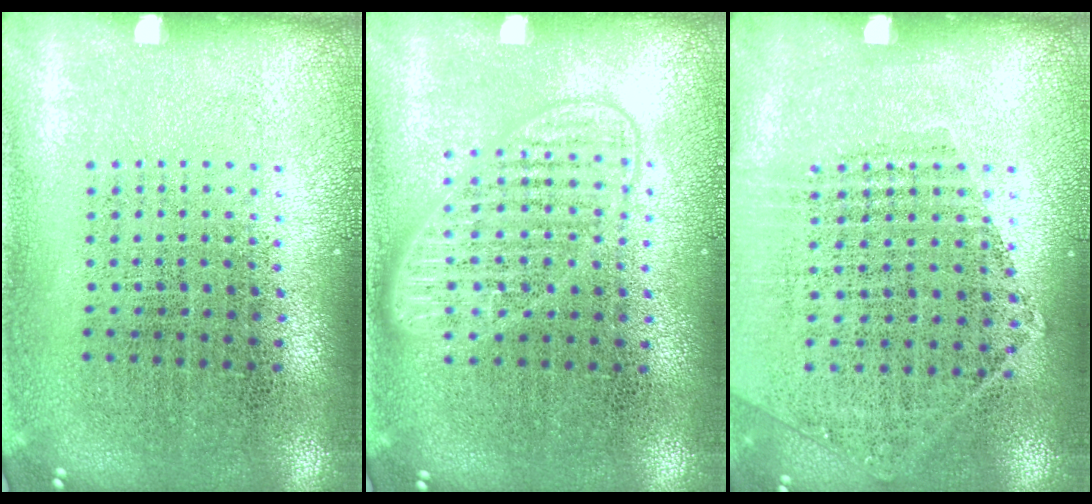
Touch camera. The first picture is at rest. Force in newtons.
{"total": 1.5, "press": 1.4, "slide": 0.2}
{"total": 1.2, "press": 1.0, "slide": 0.5}